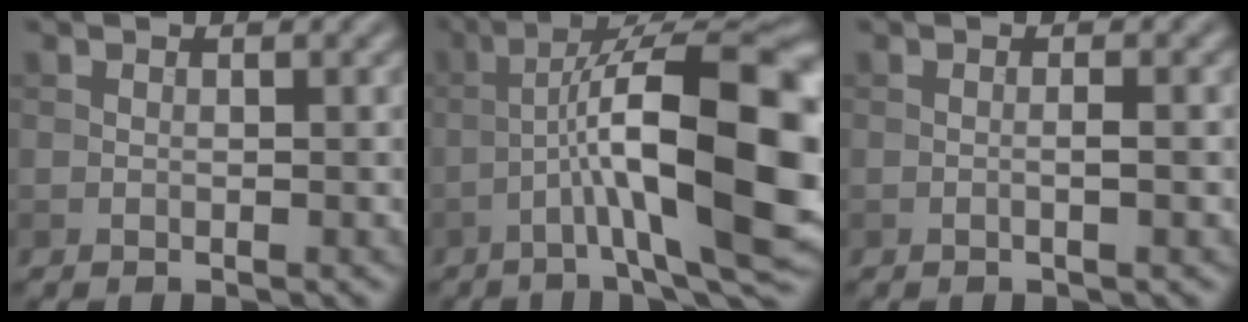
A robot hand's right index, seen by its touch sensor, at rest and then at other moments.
{"total": 14.5, "force": [-2.2, 3.6, 13.8], "torque": [-0.218, 0.026, -0.031]}
{"total": 1.3, "force": [-0.2, 0.2, 1.2], "torque": [-0.017, 0.000, -0.005]}